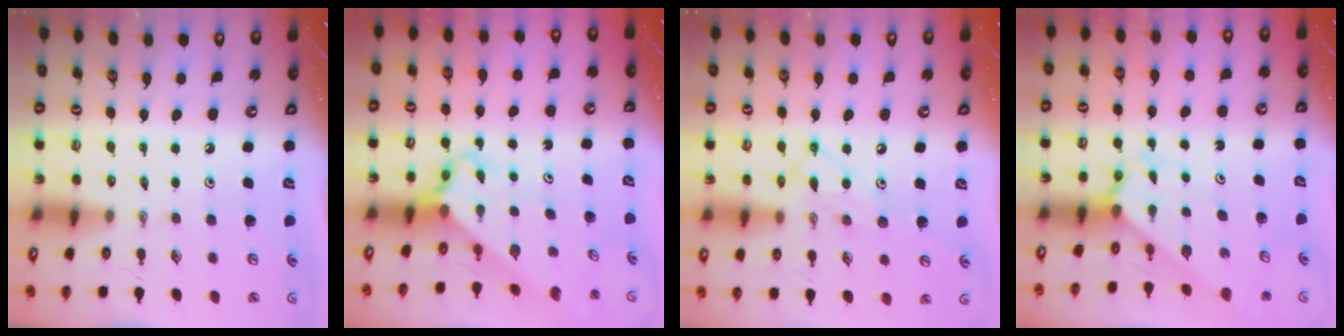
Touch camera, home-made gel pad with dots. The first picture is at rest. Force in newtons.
{"total": 2.9, "press": 2.9, "slide": 0.3}
{"total": 12.3, "press": 12.3, "slide": 0.8}
{"total": 2.0, "press": 2.0, "slide": 0.2}